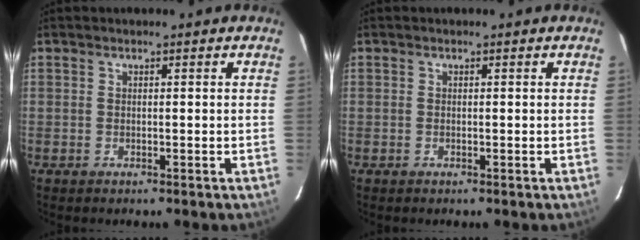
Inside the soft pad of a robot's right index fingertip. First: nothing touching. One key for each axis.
{"total": 0.0}